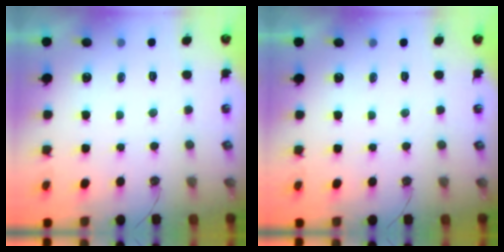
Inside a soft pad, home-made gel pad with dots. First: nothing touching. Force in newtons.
{"total": 0.0}